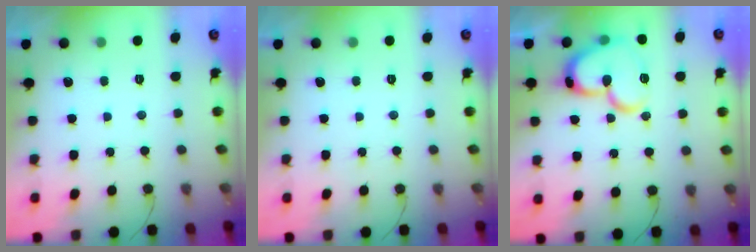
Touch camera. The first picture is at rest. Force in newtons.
{"total": 0.0}
{"total": 17.6, "press": 17.5, "slide": 2.2}